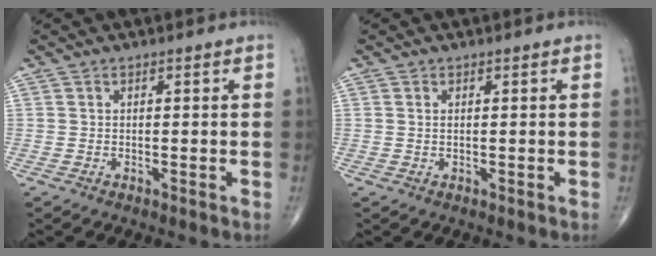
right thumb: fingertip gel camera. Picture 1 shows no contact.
{"total": 0.5, "force": [0.2, 0.2, 0.5], "torque": [-0.011, 0.000, 0.004]}